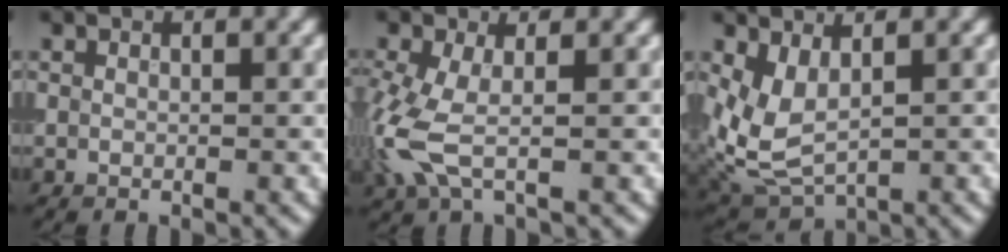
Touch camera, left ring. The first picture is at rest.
{"total": 4.7, "force": [-0.9, 2.1, 4.1], "torque": [-0.130, -0.007, -0.023]}
{"total": 4.0, "force": [0.7, 2.1, 3.3], "torque": [-0.087, -0.013, 0.020]}